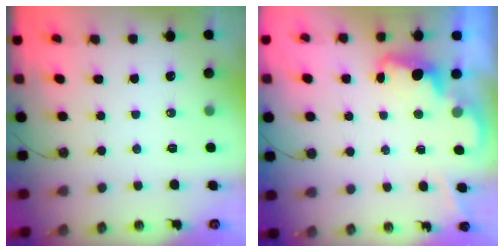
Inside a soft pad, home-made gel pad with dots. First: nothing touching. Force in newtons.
{"total": 2.1, "press": 2.1, "slide": 0.5}